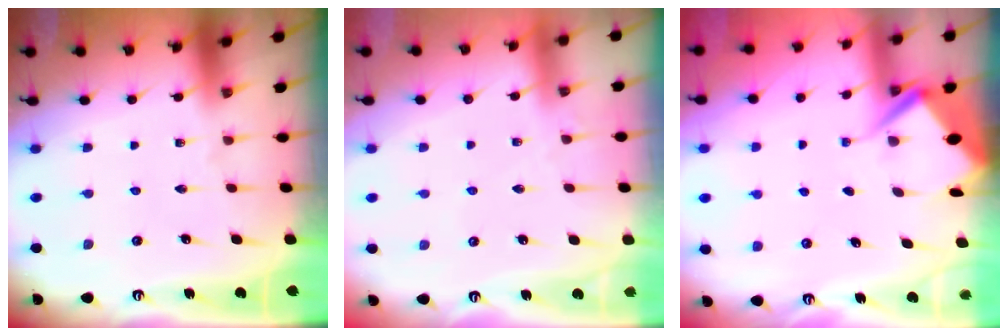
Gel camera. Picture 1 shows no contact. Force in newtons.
{"total": 2.1, "press": 2.1, "slide": 0.4}
{"total": 3.6, "press": 3.6, "slide": 0.4}